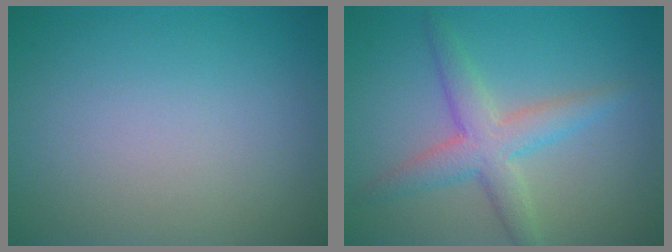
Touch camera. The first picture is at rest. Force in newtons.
{"total": 4.1, "press": 4.1, "slide": 0.1}